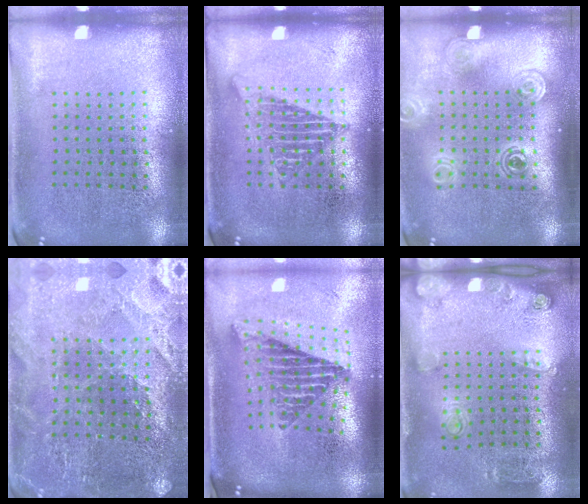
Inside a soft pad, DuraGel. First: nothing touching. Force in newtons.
{"total": 1.2, "press": 1.2, "slide": 0.1}
{"total": 1.7, "press": 1.4, "slide": 1.0}
{"total": 2.6, "press": 2.6, "slide": 0.4}
{"total": 2.4, "press": 1.6, "slide": 1.9}
{"total": 2.1, "press": 1.3, "slide": 1.6}